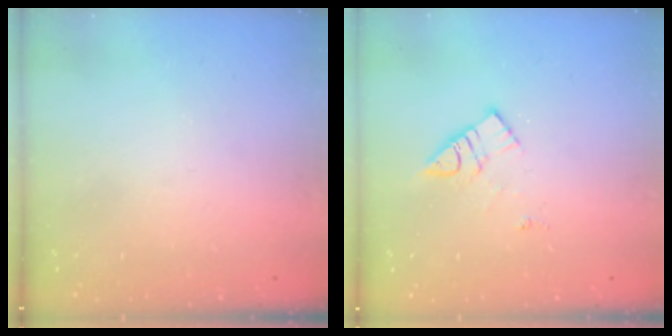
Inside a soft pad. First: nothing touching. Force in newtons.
{"total": 9.3, "press": 9.3, "slide": 0.5}